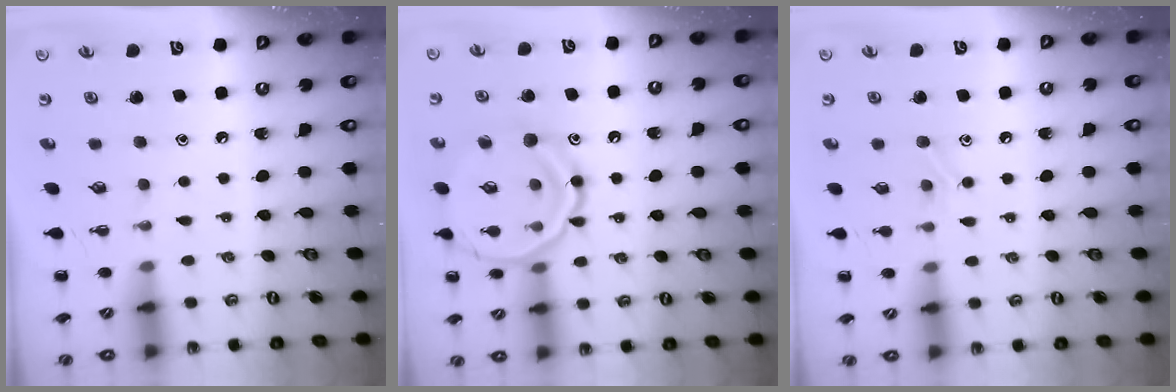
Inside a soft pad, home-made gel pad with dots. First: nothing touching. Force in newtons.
{"total": 16.1, "press": 16.0, "slide": 1.8}
{"total": 7.8, "press": 7.6, "slide": 1.7}